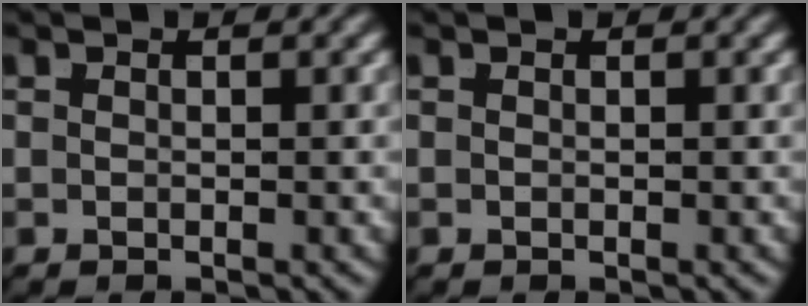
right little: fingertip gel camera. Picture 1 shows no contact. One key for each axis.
{"total": 0.0}